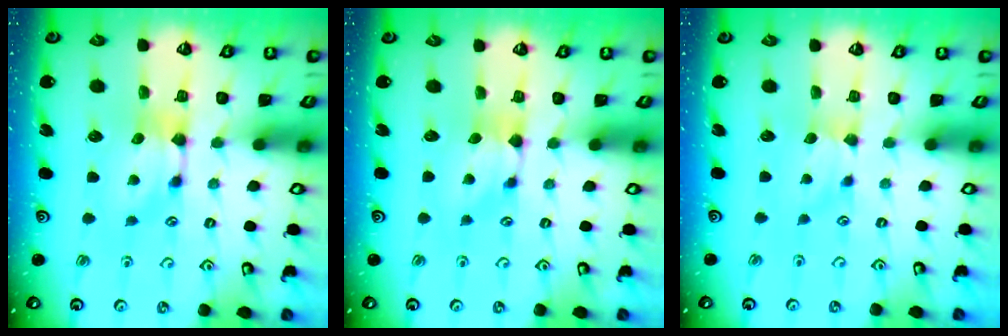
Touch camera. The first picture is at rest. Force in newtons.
{"total": 0.9, "press": 0.6, "slide": 0.6}
{"total": 1.2, "press": 1.1, "slide": 0.4}